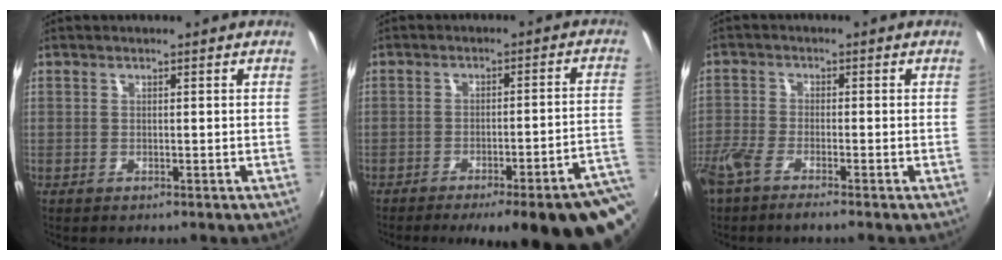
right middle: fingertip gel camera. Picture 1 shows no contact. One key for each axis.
{"total": 21.4, "fx": -16.0, "fy": 3.2, "fz": 13.9, "tx": -0.153, "ty": -0.011, "tz": -0.198}
{"total": 5.5, "fx": -4.2, "fy": 0.9, "fz": 3.4, "tx": -0.088, "ty": -0.015, "tz": -0.087}